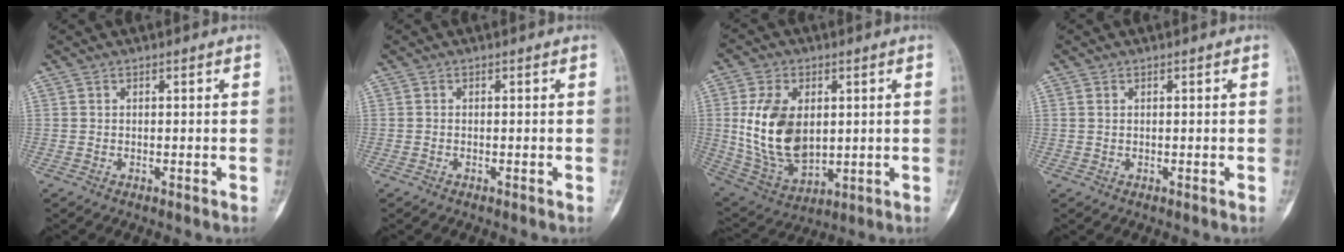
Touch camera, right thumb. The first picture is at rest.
{"total": 0.0}
{"total": 16.2, "force": [1.7, 10.3, 12.4], "torque": [-0.213, -0.013, 0.049]}
{"total": 0.8, "force": [0.3, 0.5, 0.5], "torque": [-0.010, 0.002, 0.006]}